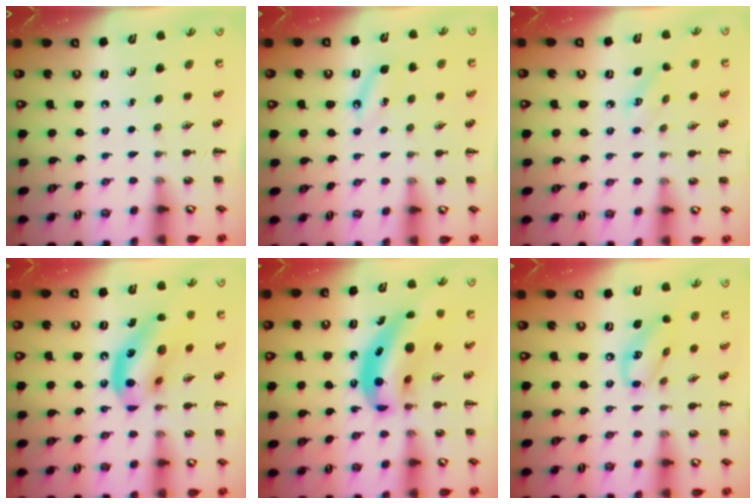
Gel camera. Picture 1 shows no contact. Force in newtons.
{"total": 4.6, "press": 4.4, "slide": 1.4}
{"total": 2.9, "press": 2.8, "slide": 0.8}
{"total": 14.7, "press": 14.1, "slide": 4.1}
{"total": 13.1, "press": 12.7, "slide": 3.0}
{"total": 10.6, "press": 10.5, "slide": 1.8}